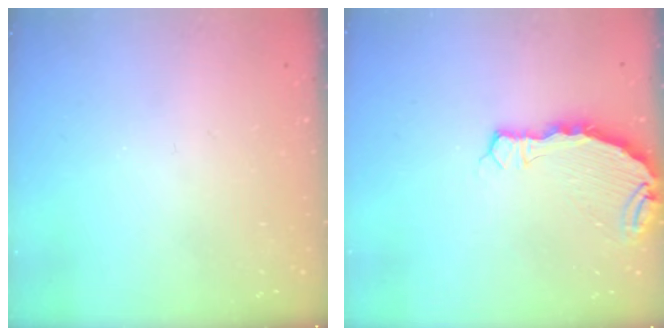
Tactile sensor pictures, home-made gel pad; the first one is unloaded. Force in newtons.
{"total": 5.9, "press": 5.7, "slide": 1.4}